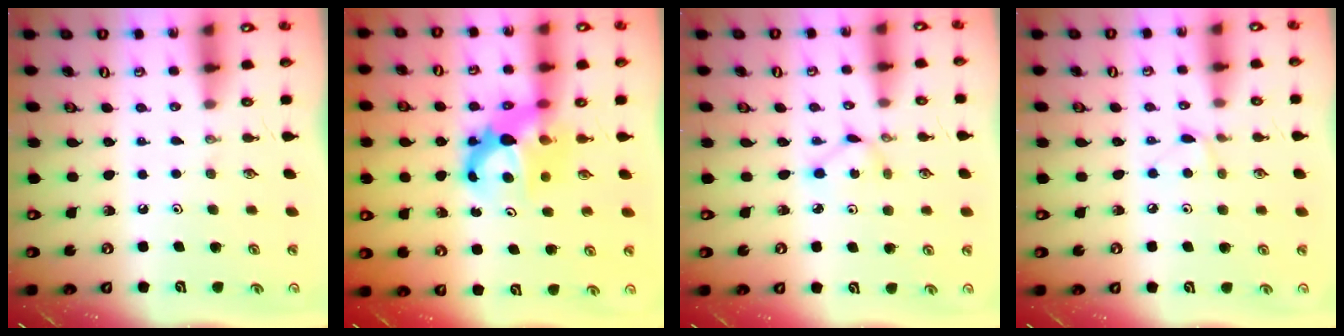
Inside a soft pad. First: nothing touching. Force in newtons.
{"total": 8.6, "press": 8.6, "slide": 0.5}
{"total": 2.3, "press": 2.3, "slide": 0.3}
{"total": 4.8, "press": 4.7, "slide": 0.6}